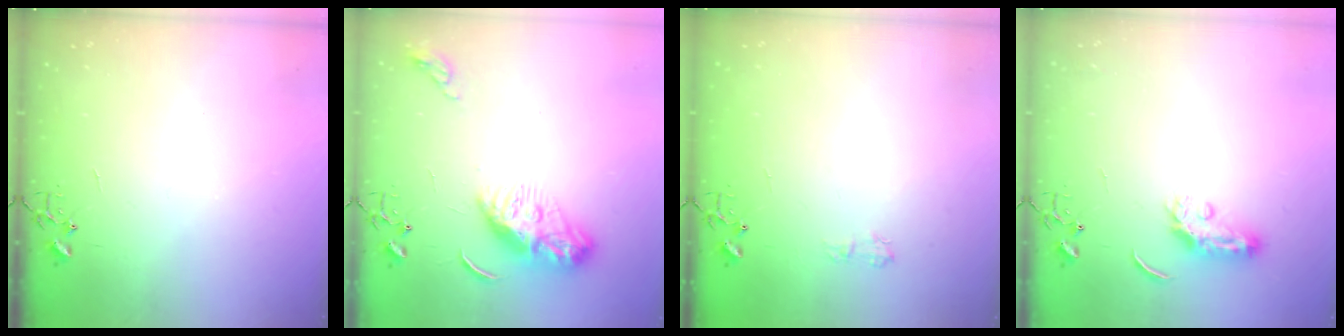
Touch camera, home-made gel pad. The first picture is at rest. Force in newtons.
{"total": 10.9, "press": 10.9, "slide": 0.4}
{"total": 5.0, "press": 5.0, "slide": 0.6}
{"total": 5.6, "press": 5.6, "slide": 0.5}